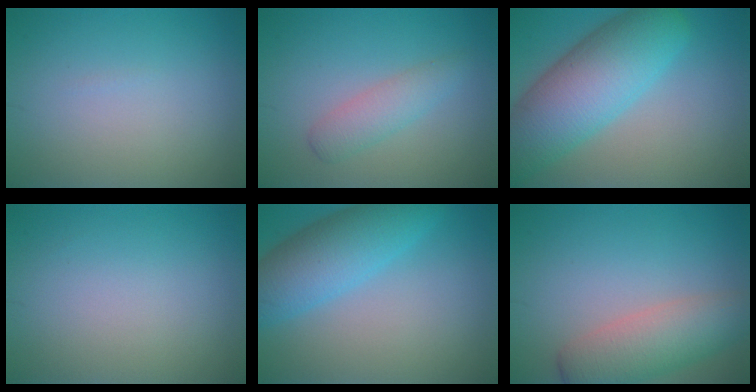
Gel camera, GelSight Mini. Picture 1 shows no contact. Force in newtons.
{"total": 2.4, "press": 2.4, "slide": 0.1}
{"total": 9.4, "press": 9.4, "slide": 0.4}
{"total": 0.0}
{"total": 6.6, "press": 6.6, "slide": 0.1}
{"total": 5.2, "press": 5.2, "slide": 0.2}